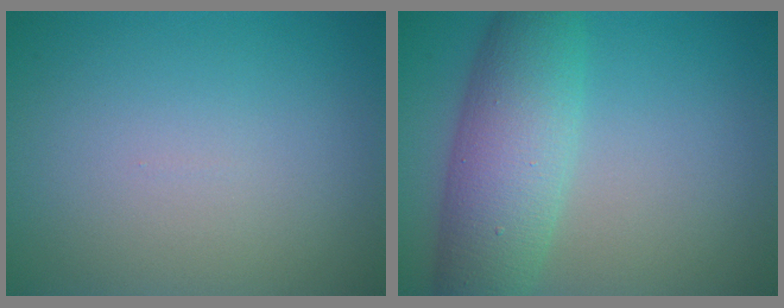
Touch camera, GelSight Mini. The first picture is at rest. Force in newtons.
{"total": 7.0, "press": 7.0, "slide": 0.2}